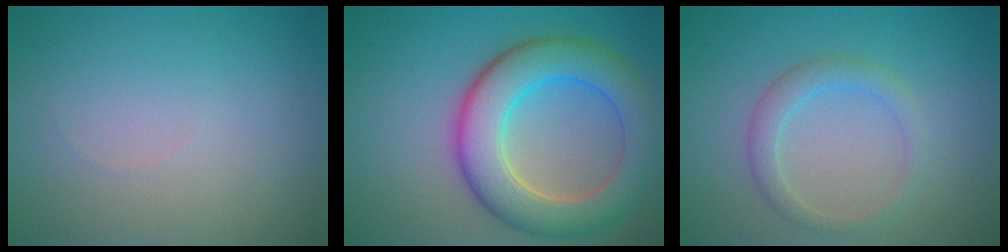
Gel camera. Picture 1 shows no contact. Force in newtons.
{"total": 8.3, "press": 8.3, "slide": 0.4}
{"total": 2.3, "press": 2.3, "slide": 0.1}